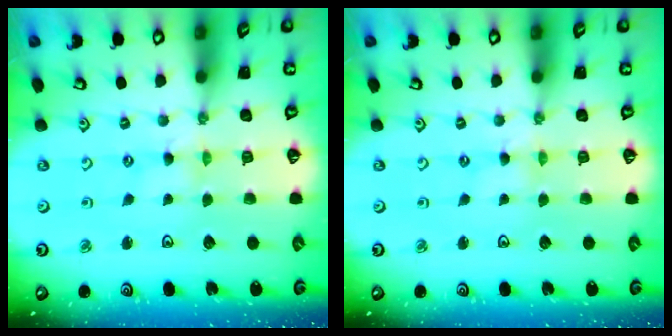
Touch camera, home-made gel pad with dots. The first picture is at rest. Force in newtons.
{"total": 0.0}